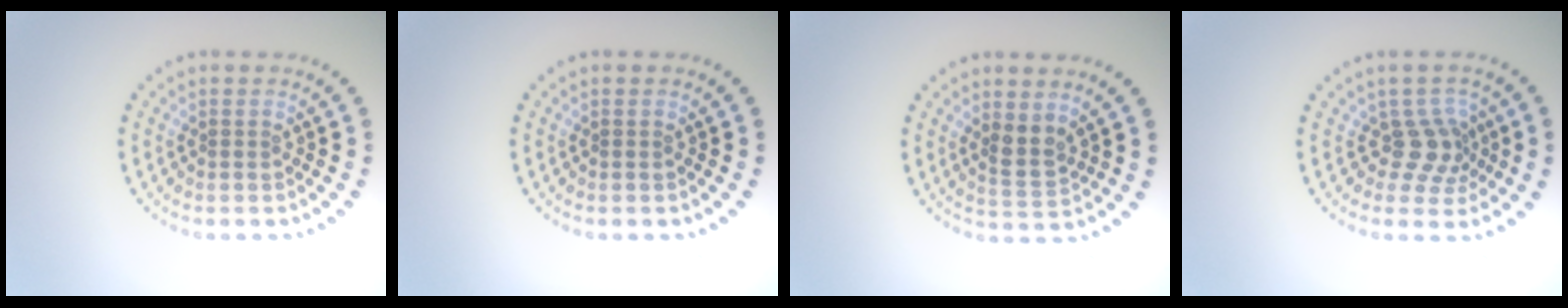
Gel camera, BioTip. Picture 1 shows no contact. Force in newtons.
{"total": 0.0}
{"total": 2.2, "press": 1.8, "slide": 1.3}
{"total": 2.8, "press": 2.0, "slide": 1.9}